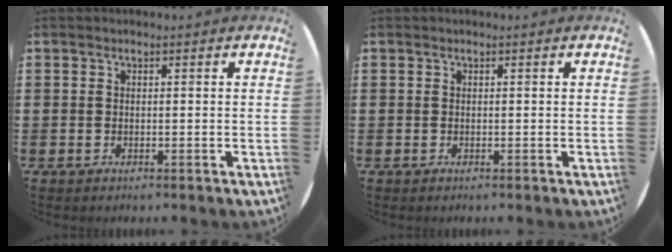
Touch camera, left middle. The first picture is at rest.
{"total": 0.0}